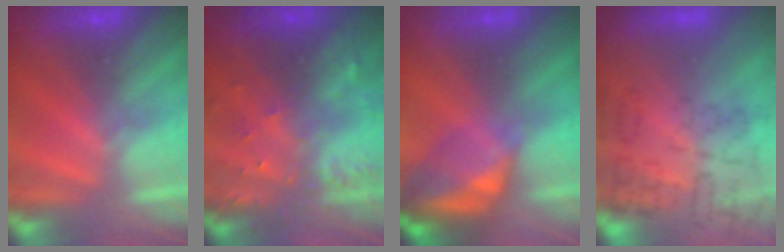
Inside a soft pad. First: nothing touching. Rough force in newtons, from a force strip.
{"total": 5.8}
{"total": 7.8}
{"total": 9.3}